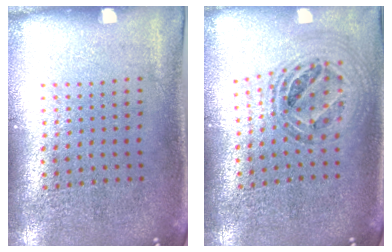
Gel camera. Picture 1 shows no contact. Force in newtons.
{"total": 1.0, "press": 1.0, "slide": 0.3}